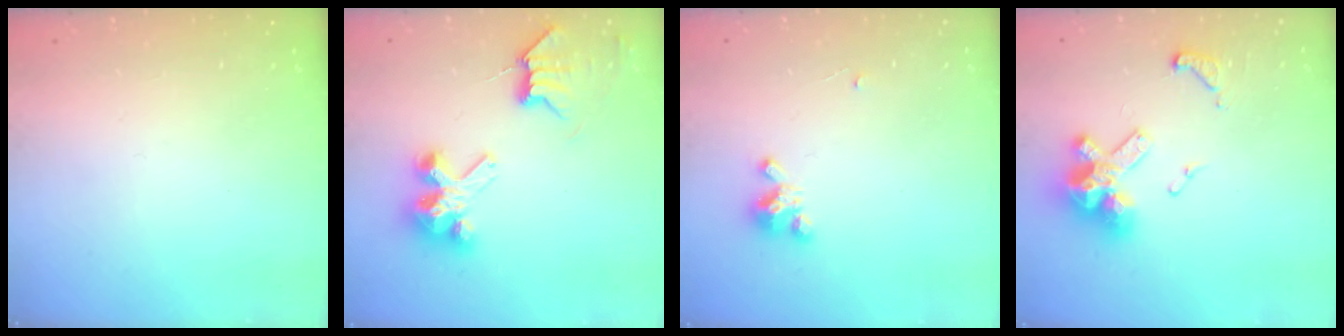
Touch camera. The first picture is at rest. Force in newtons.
{"total": 7.4, "press": 7.4, "slide": 0.2}
{"total": 3.2, "press": 3.2, "slide": 0.3}
{"total": 13.5, "press": 13.4, "slide": 1.8}